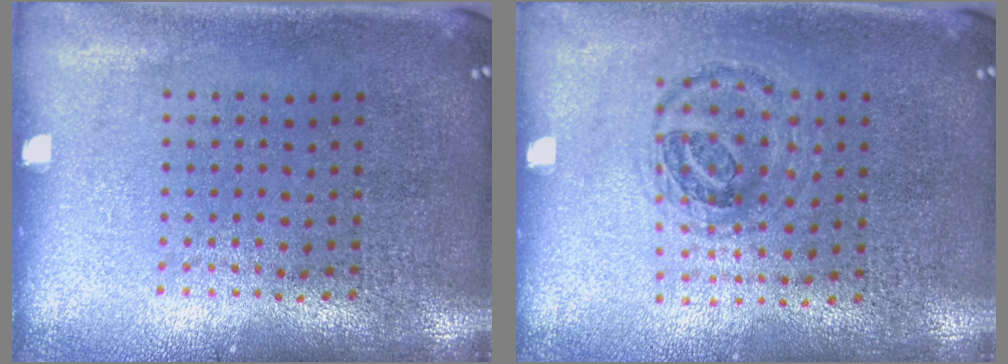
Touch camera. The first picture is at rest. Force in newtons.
{"total": 0.9, "press": 0.9, "slide": 0.2}